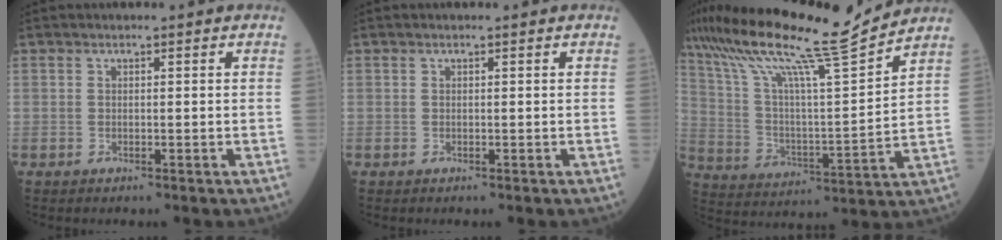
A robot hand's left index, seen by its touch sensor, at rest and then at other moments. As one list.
[{"total": 0.0}, {"total": 19.8, "force": [16.6, -0.7, 10.8], "torque": [-0.201, 0.001, 0.282]}]